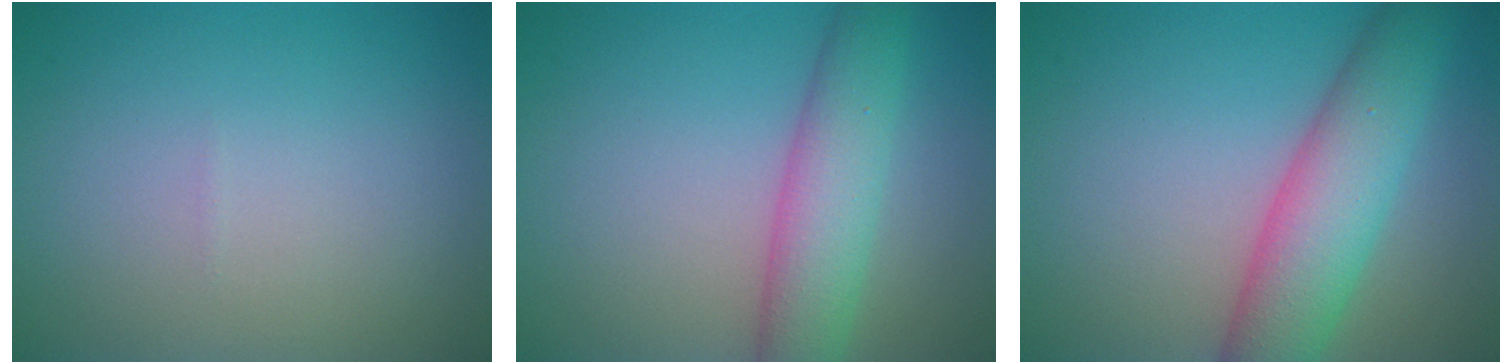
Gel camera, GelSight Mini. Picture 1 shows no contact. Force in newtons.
{"total": 5.5, "press": 5.5, "slide": 0.1}
{"total": 6.9, "press": 6.9, "slide": 0.2}